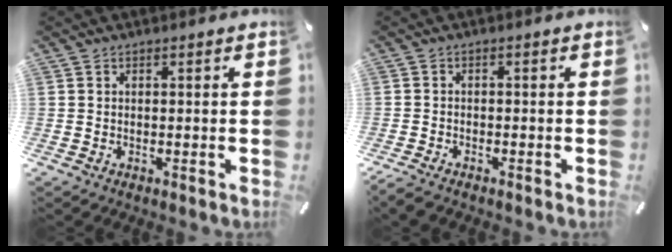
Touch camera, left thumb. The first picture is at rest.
{"total": 1.9, "force": [-1.8, 0.5, 0.6], "torque": [-0.023, 0.002, -0.040]}